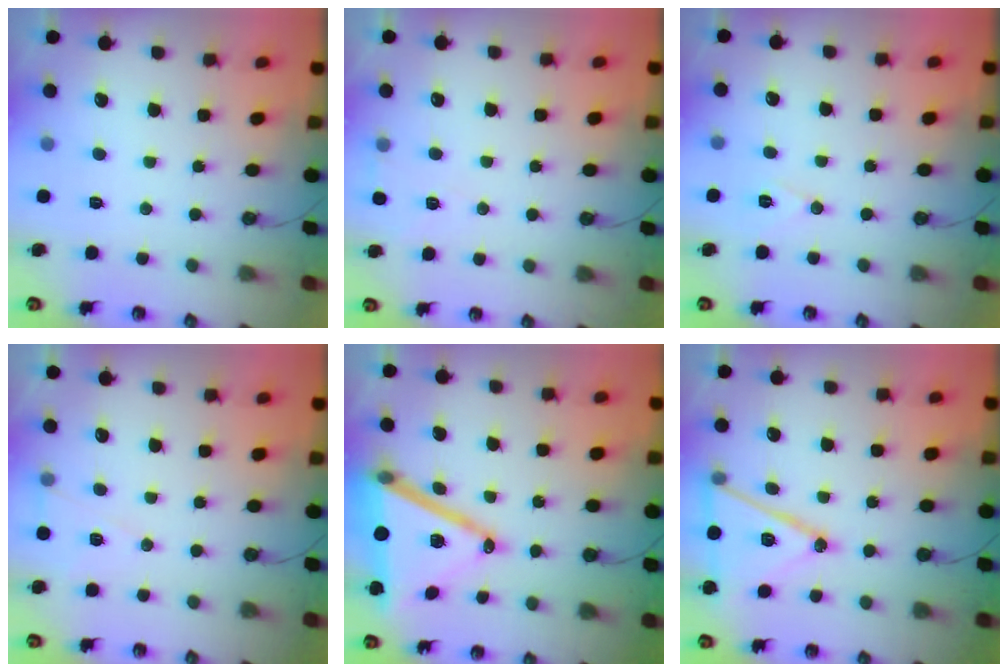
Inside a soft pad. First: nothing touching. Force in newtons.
{"total": 2.5, "press": 2.4, "slide": 0.7}
{"total": 7.0, "press": 5.3, "slide": 4.5}
{"total": 6.4, "press": 4.6, "slide": 4.4}
{"total": 18.9, "press": 18.5, "slide": 3.8}
{"total": 15.9, "press": 15.5, "slide": 3.6}